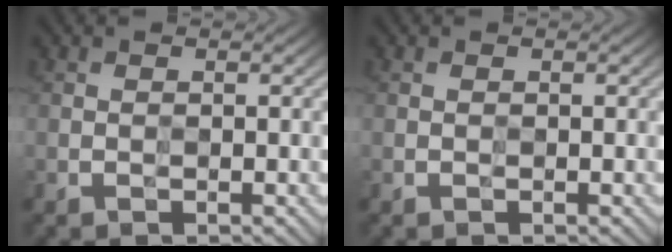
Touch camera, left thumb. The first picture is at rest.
{"total": 0.0}